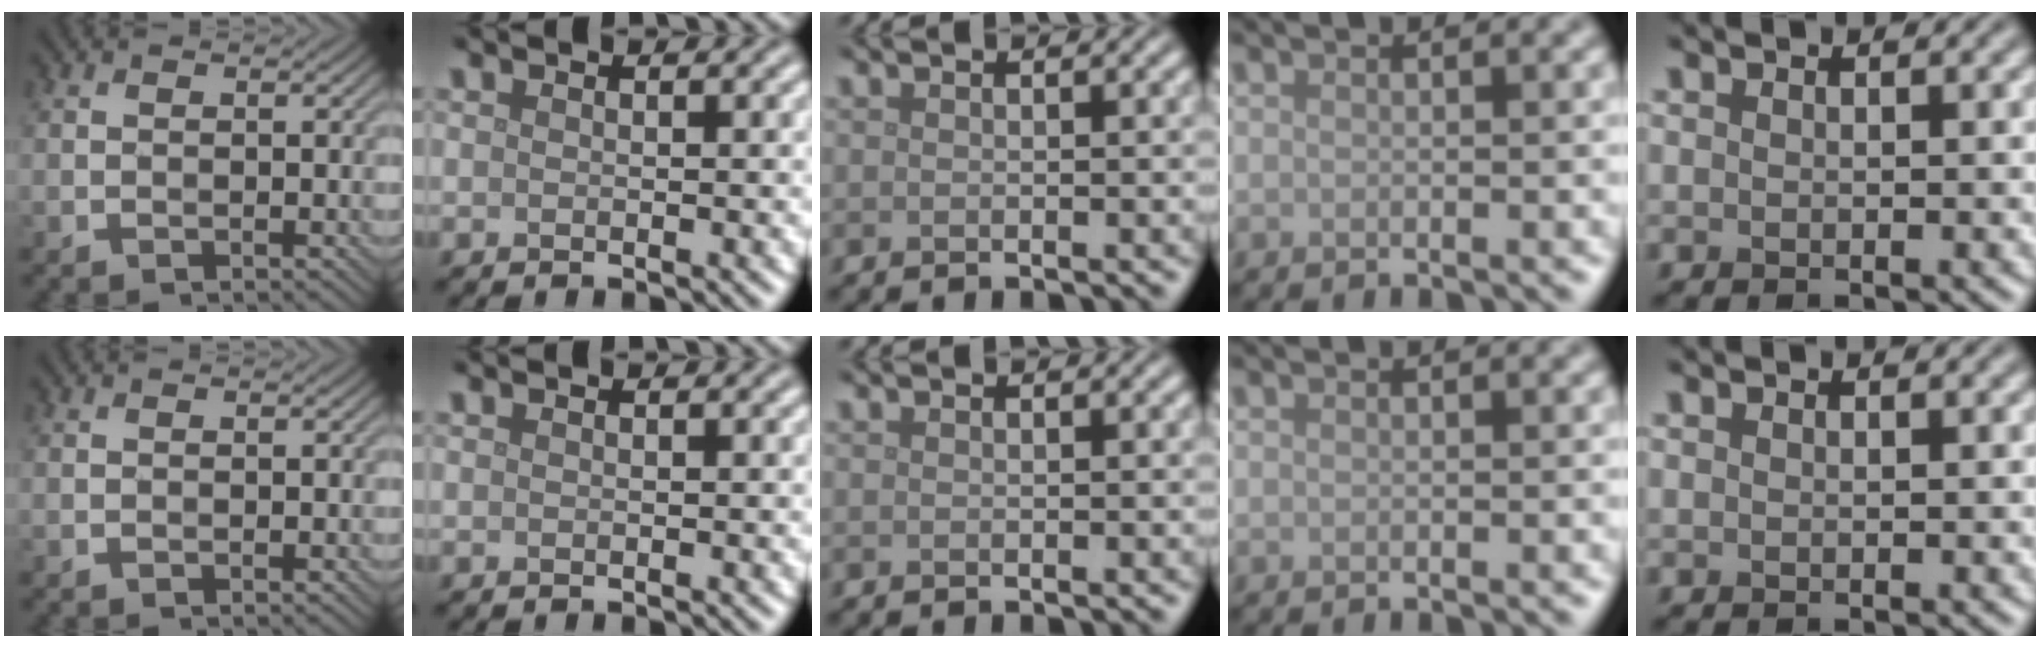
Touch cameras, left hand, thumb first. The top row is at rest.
{}